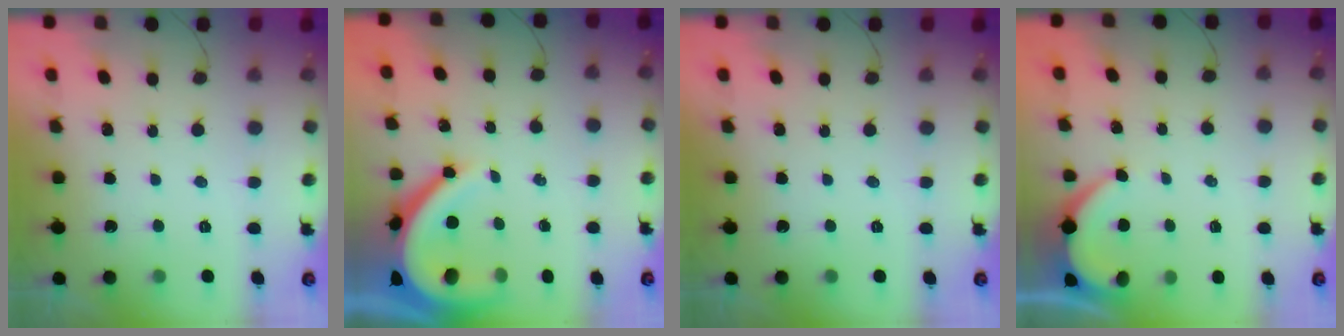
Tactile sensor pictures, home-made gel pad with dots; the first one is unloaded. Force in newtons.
{"total": 14.8, "press": 14.8, "slide": 1.6}
{"total": 0.0}
{"total": 3.4, "press": 3.3, "slide": 0.3}